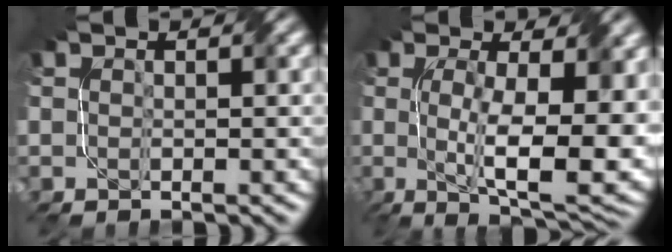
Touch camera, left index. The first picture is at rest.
{"total": 11.6, "force": [-0.5, 3.6, 11.0], "torque": [-0.166, -0.012, -0.004]}